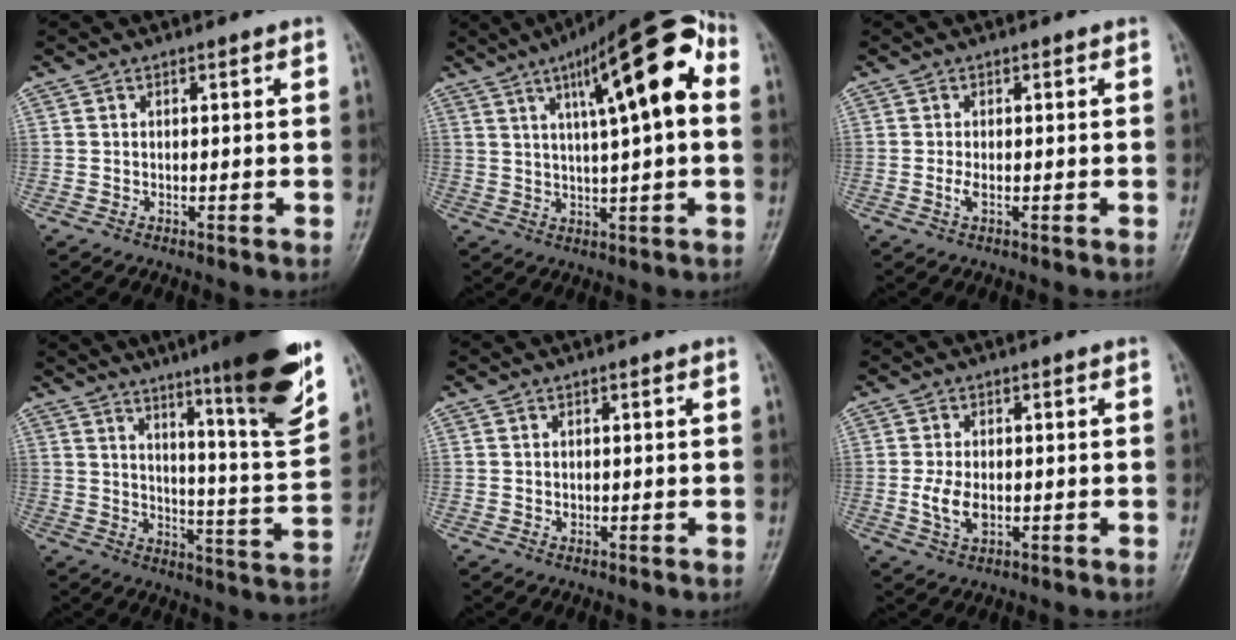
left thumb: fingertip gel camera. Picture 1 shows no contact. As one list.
[{"total": 17.5, "force": [5.0, 4.3, 16.2], "torque": [-0.226, 0.021, 0.067]}, {"total": 1.8, "force": [-0.3, 0.6, 1.7], "torque": [-0.042, 0.004, -0.005]}, {"total": 19.7, "force": [12.4, 1.5, 15.3], "torque": [-0.194, -0.068, 0.179]}, {"total": 0.8, "force": [0.0, 0.6, 0.5], "torque": [-0.005, 0.004, 0.001]}, {"total": 5.0, "force": [-0.8, 3.0, 3.9], "torque": [-0.078, 0.000, -0.013]}]